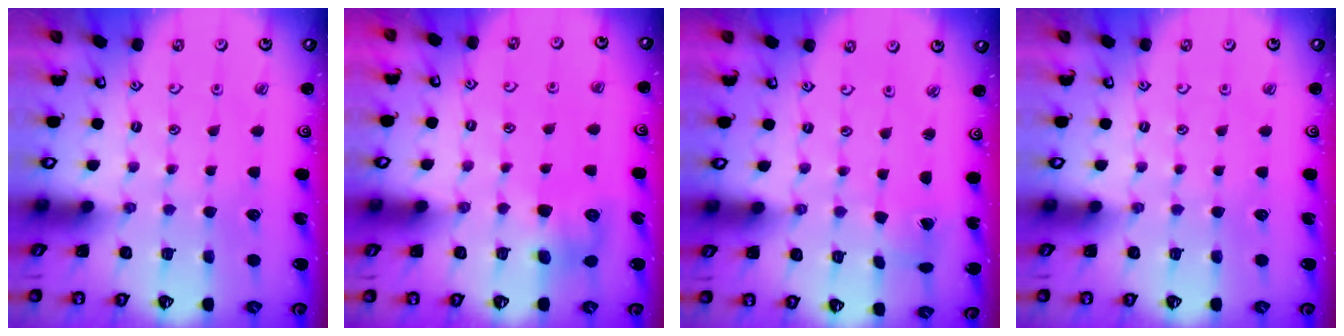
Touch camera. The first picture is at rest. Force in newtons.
{"total": 8.9, "press": 8.9, "slide": 0.7}
{"total": 2.6, "press": 2.6, "slide": 0.1}
{"total": 0.0}